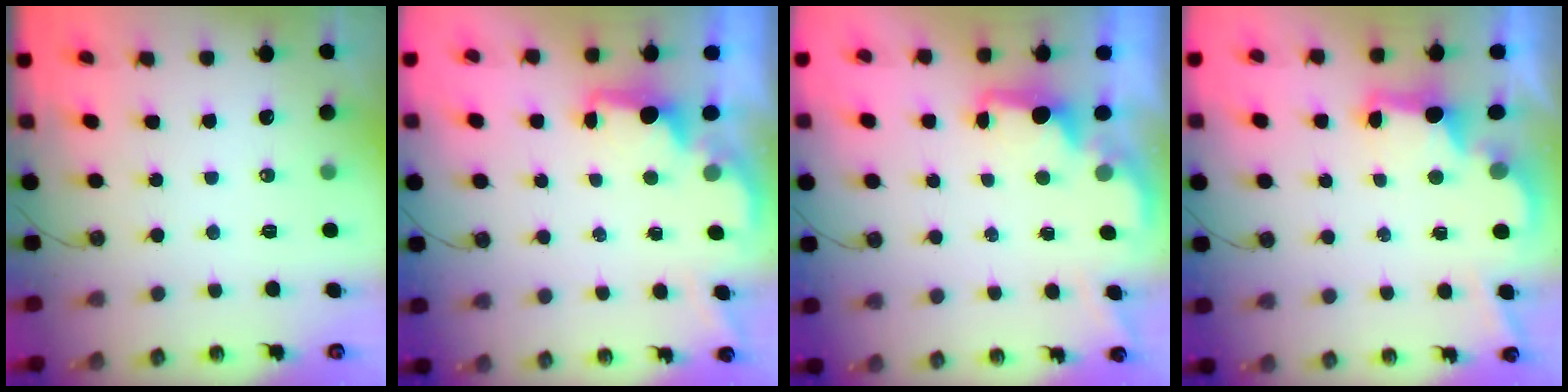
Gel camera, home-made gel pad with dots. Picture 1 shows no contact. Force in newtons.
{"total": 1.7, "press": 1.5, "slide": 0.8}
{"total": 1.9, "press": 1.7, "slide": 0.8}
{"total": 2.8, "press": 2.7, "slide": 0.9}